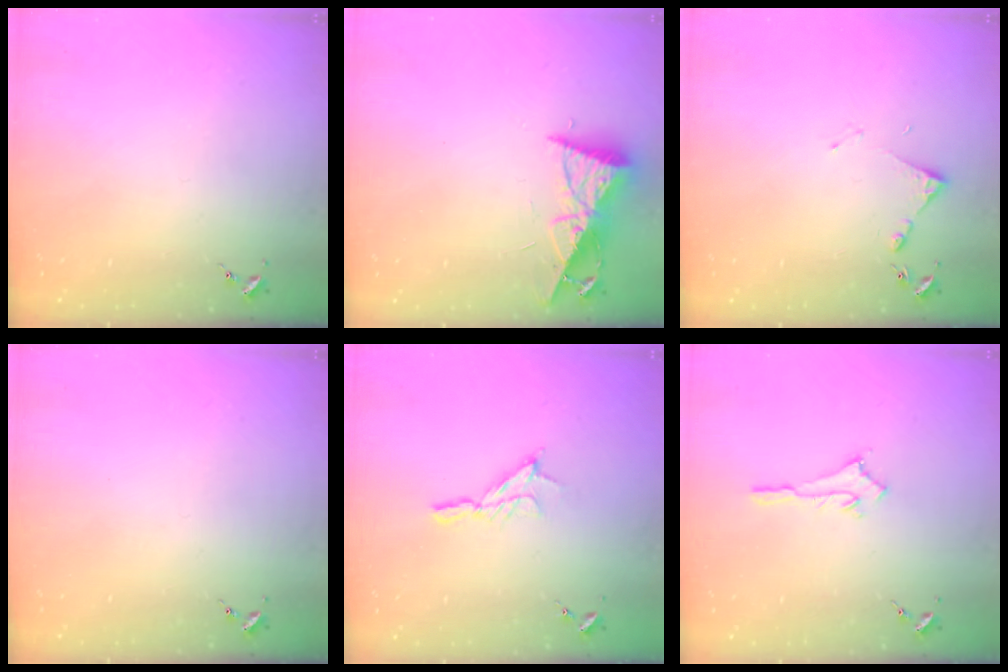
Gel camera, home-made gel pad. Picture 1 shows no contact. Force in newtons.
{"total": 8.7, "press": 8.7, "slide": 0.8}
{"total": 4.6, "press": 4.5, "slide": 0.5}
{"total": 0.0}
{"total": 8.1, "press": 8.0, "slide": 0.6}
{"total": 2.7, "press": 2.7, "slide": 0.2}